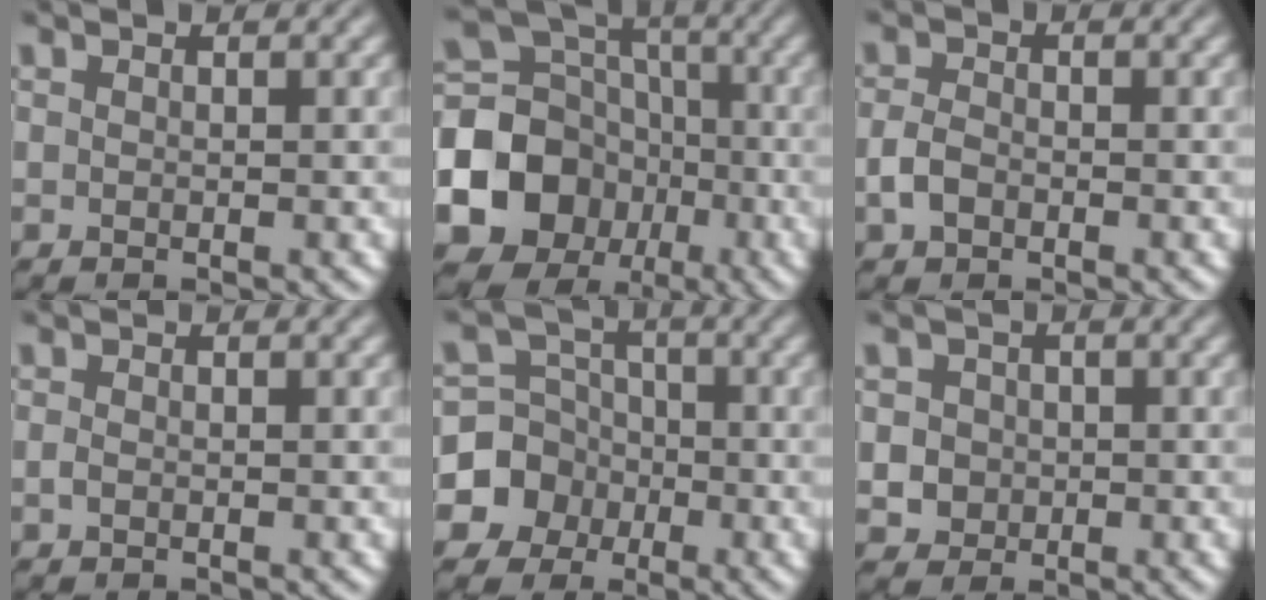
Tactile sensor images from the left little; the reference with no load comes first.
{"total": 11.1, "force": [-3.3, 9.4, 4.9], "torque": [-0.123, -0.013, -0.059]}
{"total": 1.9, "force": [-0.9, 1.2, 1.1], "torque": [-0.027, 0.004, -0.021]}
{"total": 0.5, "force": [-0.3, 0.2, 0.3], "torque": [-0.011, 0.001, -0.007]}
{"total": 6.0, "force": [-2.1, 5.5, 1.0], "torque": [-0.012, 0.006, -0.064]}
{"total": 3.4, "force": [-0.1, 3.2, 1.1], "torque": [-0.001, 0.022, -0.009]}